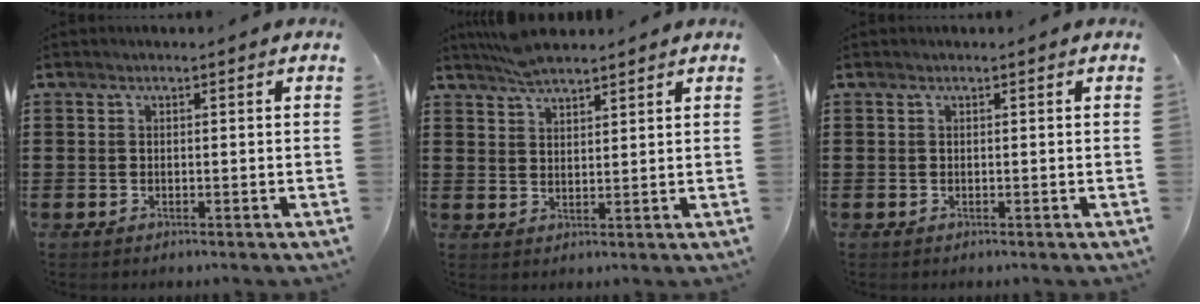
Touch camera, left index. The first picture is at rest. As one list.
[{"total": 3.7, "force": [3.5, 0.7, 1.0], "torque": [-0.028, -0.005, 0.067]}, {"total": 0.0}]